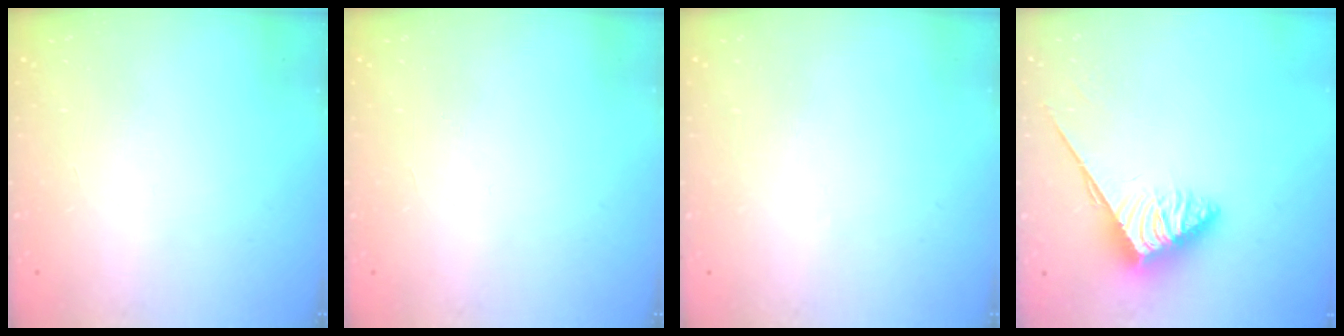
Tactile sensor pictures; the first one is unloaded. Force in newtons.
{"total": 0.0}
{"total": 0.0}
{"total": 3.6, "press": 3.6, "slide": 0.6}